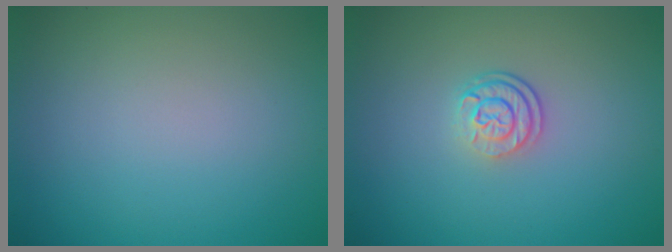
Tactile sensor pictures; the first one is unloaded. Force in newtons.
{"total": 2.5, "press": 1.9, "slide": 1.7}